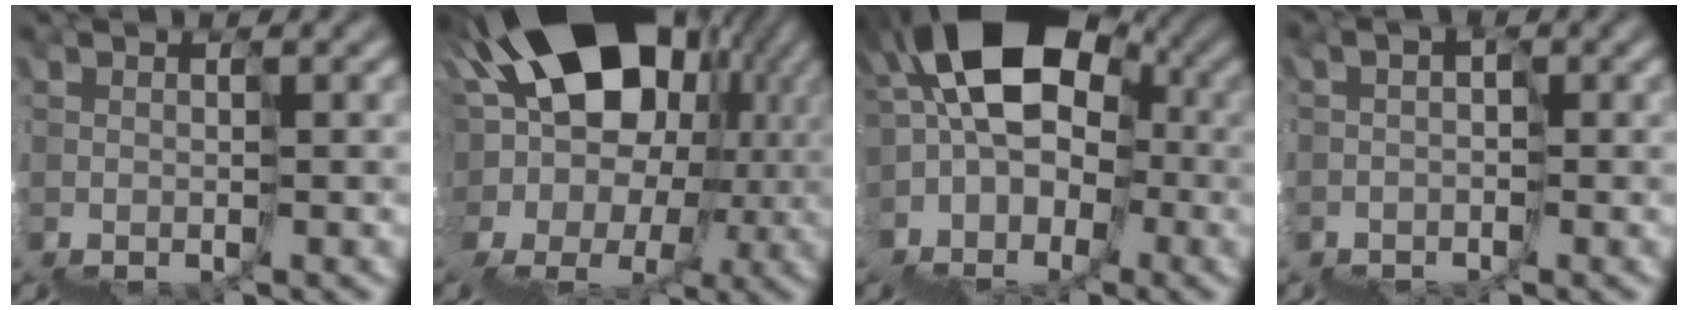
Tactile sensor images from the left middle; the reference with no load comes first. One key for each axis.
{"total": 13.3, "fx": 4.6, "fy": 9.4, "fz": 8.2, "tx": -0.084, "ty": 0.051, "tz": 0.076}
{"total": 10.1, "fx": 0.9, "fy": 8.1, "fz": 5.9, "tx": -0.060, "ty": 0.029, "tz": 0.004}
{"total": 1.0, "fx": -0.6, "fy": 0.8, "fz": -0.2, "tx": 0.003, "ty": -0.004, "tz": -0.016}